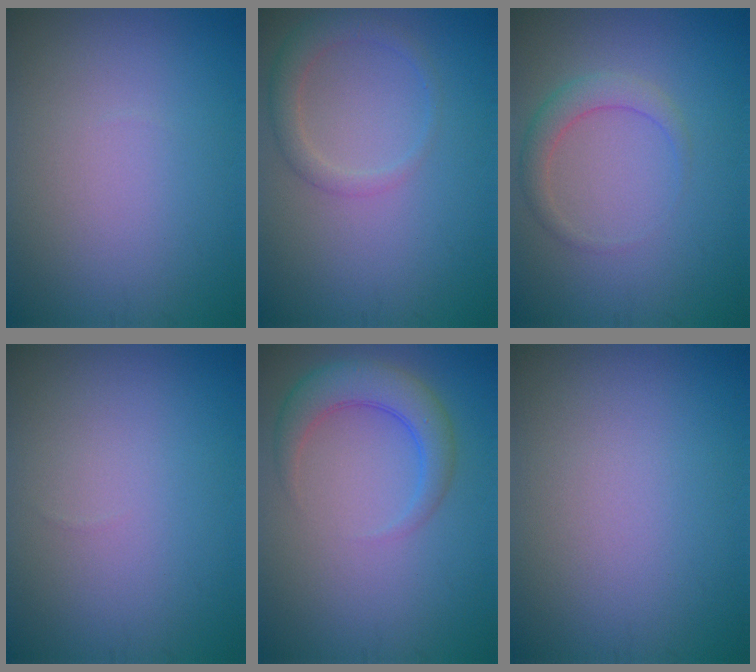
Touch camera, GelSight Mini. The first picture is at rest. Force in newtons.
{"total": 2.3, "press": 2.3, "slide": 0.2}
{"total": 2.3, "press": 2.3, "slide": 0.1}
{"total": 0.0}
{"total": 4.0, "press": 4.0, "slide": 0.1}
{"total": 0.0}